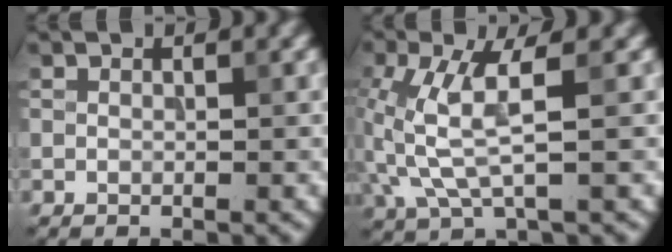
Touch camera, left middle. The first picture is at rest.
{"total": 4.8, "force": [0.6, 1.2, 4.6], "torque": [-0.128, 0.000, 0.014]}